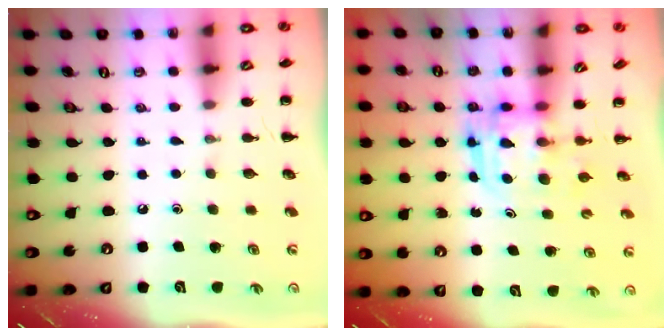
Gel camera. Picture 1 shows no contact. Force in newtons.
{"total": 3.0, "press": 3.0, "slide": 0.3}